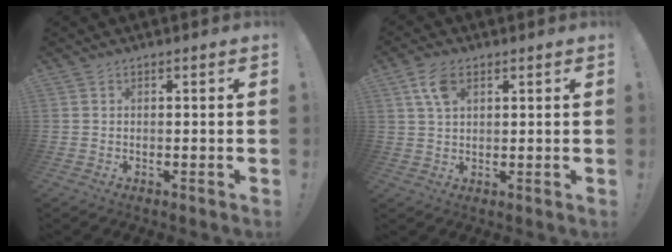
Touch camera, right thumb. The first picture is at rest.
{"total": 6.4, "force": [2.9, 3.4, 4.5], "torque": [-0.079, -0.002, 0.053]}